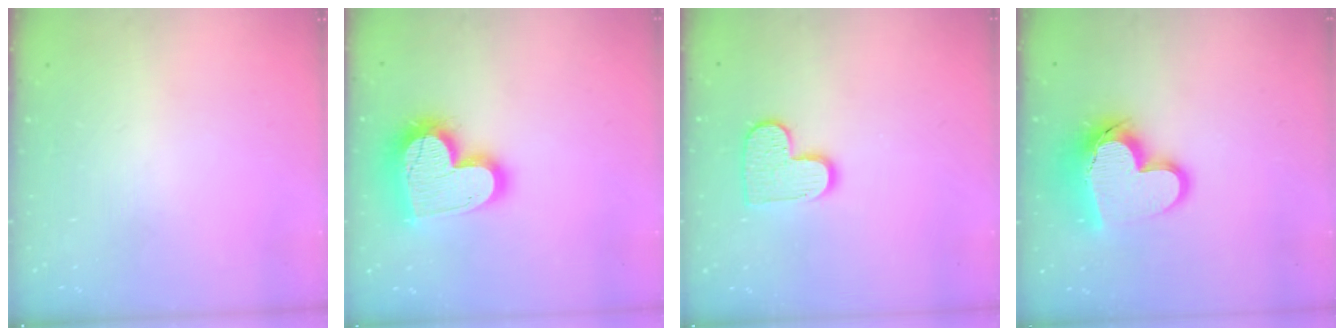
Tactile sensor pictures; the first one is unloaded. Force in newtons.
{"total": 20.1, "press": 20.1, "slide": 1.7}
{"total": 10.4, "press": 10.4, "slide": 0.6}
{"total": 16.9, "press": 16.7, "slide": 2.4}